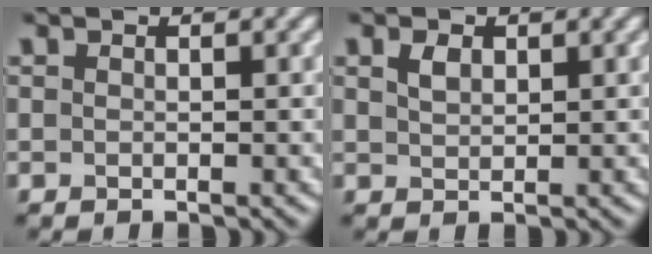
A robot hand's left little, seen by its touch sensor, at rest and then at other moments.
{"total": 1.5, "force": [0.8, 0.9, 0.9], "torque": [-0.018, 0.002, 0.018]}